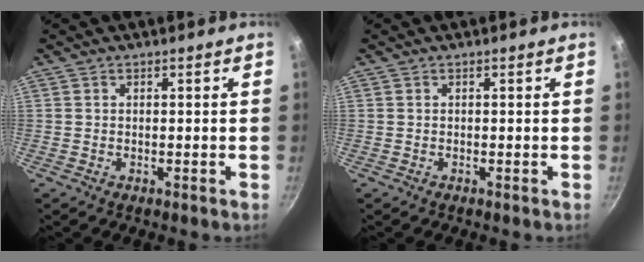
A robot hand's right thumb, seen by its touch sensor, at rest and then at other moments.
{"total": 0.0}